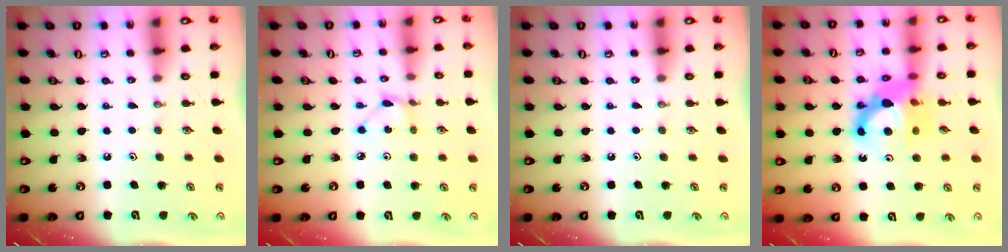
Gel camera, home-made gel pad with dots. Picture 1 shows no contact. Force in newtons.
{"total": 2.0, "press": 2.0, "slide": 0.2}
{"total": 0.0}
{"total": 11.6, "press": 11.4, "slide": 2.3}